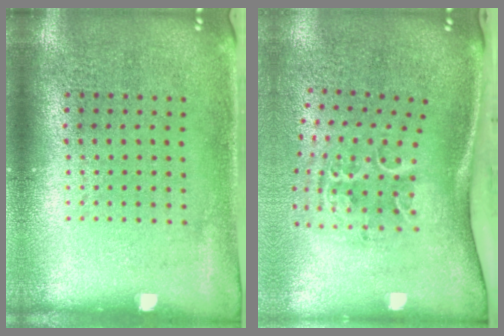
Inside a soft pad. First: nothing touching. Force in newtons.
{"total": 2.3, "press": 1.4, "slide": 1.9}